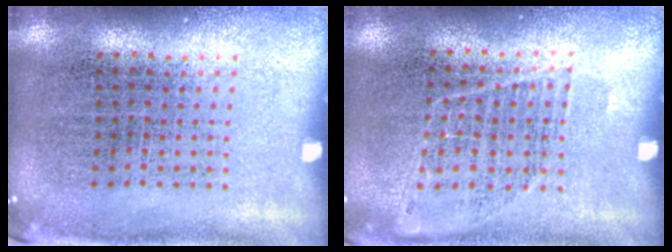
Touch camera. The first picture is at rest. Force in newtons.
{"total": 0.9, "press": 0.8, "slide": 0.4}